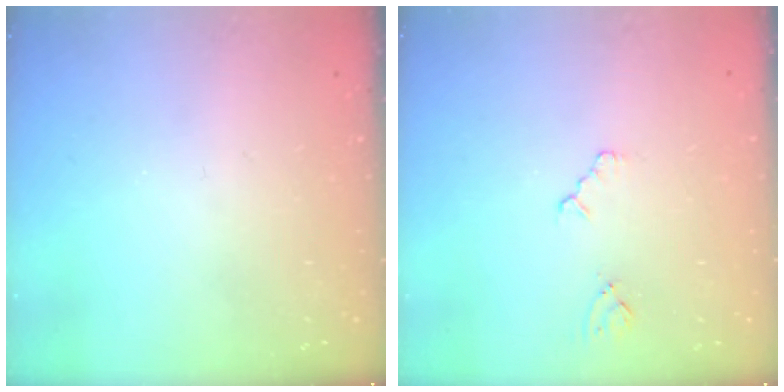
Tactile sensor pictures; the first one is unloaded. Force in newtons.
{"total": 2.2, "press": 2.2, "slide": 0.4}